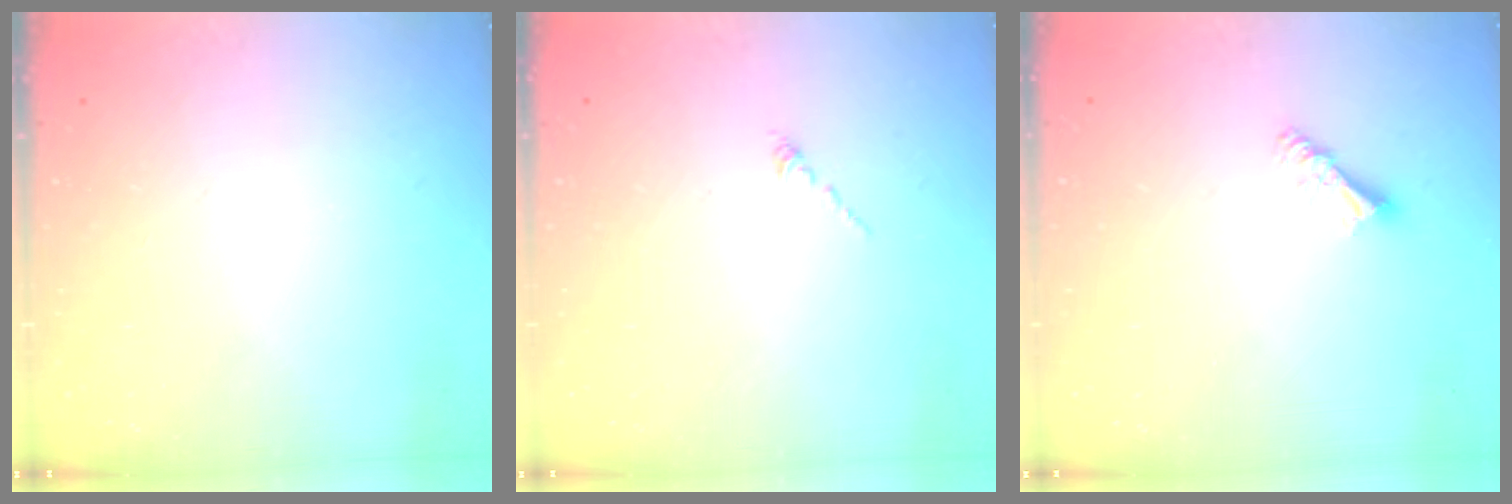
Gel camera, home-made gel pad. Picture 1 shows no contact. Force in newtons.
{"total": 0.0}
{"total": 4.2, "press": 4.1, "slide": 0.5}